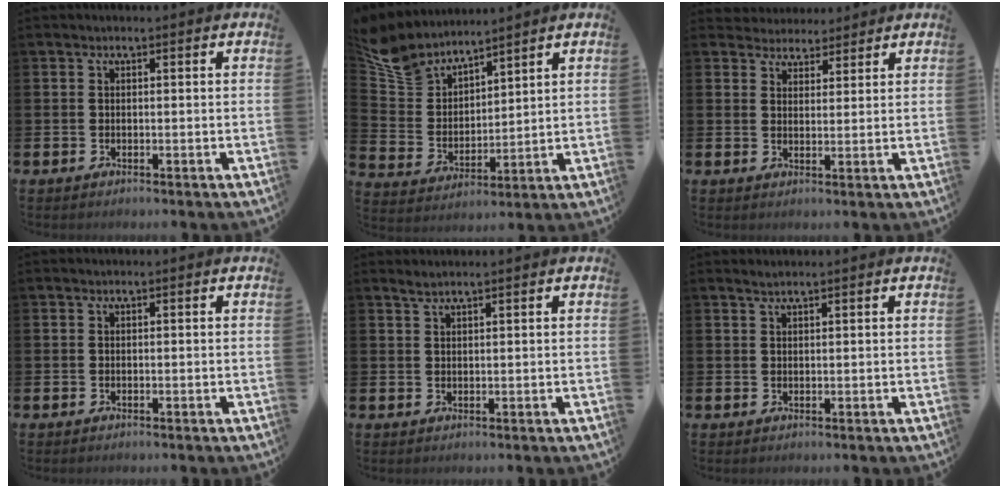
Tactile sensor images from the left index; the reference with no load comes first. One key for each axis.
{"total": 7.2, "fx": 6.7, "fy": 2.4, "fz": 0.8, "tx": -0.061, "ty": -0.044, "tz": 0.125}
{"total": 3.5, "fx": 3.3, "fy": 1.2, "fz": -0.5, "tx": -0.001, "ty": -0.017, "tz": 0.059}
{"total": 0.0}
{"total": 1.4, "fx": 1.4, "fy": -0.1, "fz": 0.5, "tx": -0.018, "ty": 0.004, "tz": 0.027}
{"total": 1.2, "fx": 1.1, "fy": 0.0, "fz": 0.4, "tx": -0.009, "ty": 0.001, "tz": 0.020}